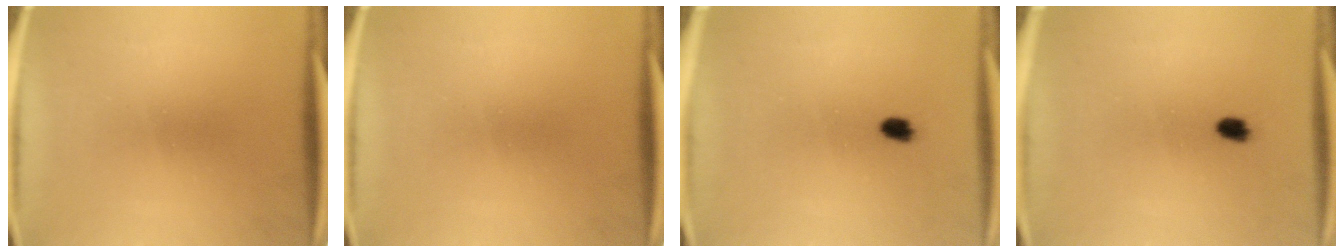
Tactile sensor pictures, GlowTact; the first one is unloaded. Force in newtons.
{"total": 0.0}
{"total": 2.7}
{"total": 2.7}